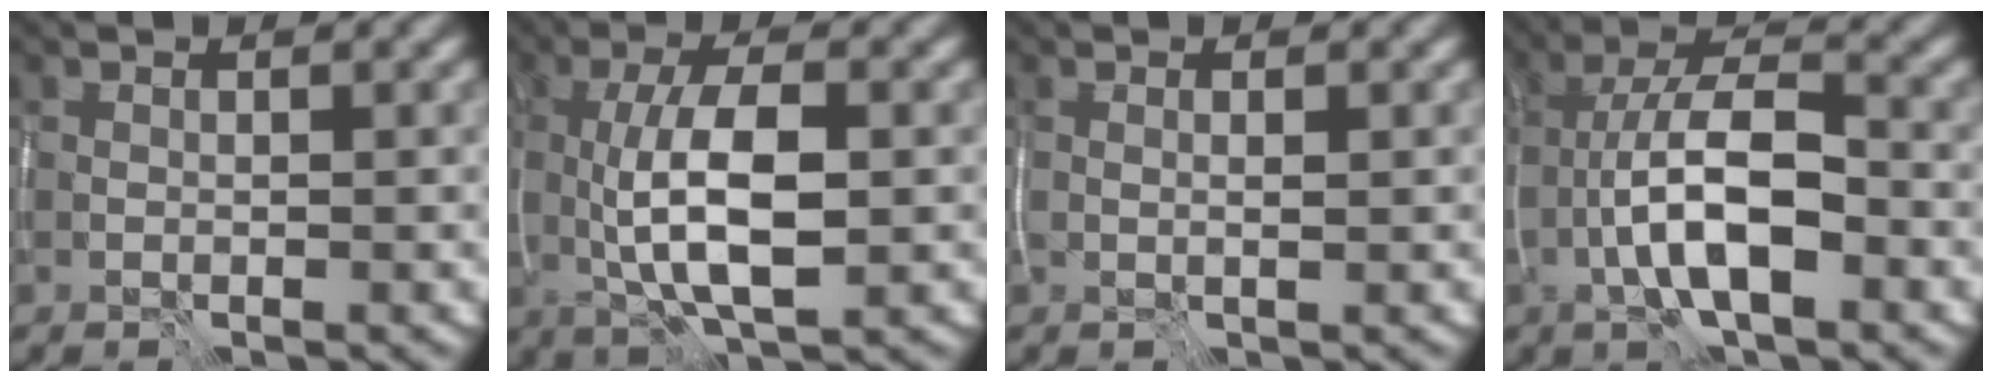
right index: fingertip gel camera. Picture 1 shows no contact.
{"total": 7.0, "force": [-0.3, 2.6, 6.6], "torque": [-0.120, -0.002, -0.005]}
{"total": 0.9, "force": [0.2, 0.1, 0.9], "torque": [-0.009, -0.001, 0.001]}
{"total": 7.3, "force": [-2.6, 2.4, 6.4], "torque": [-0.108, 0.016, -0.051]}